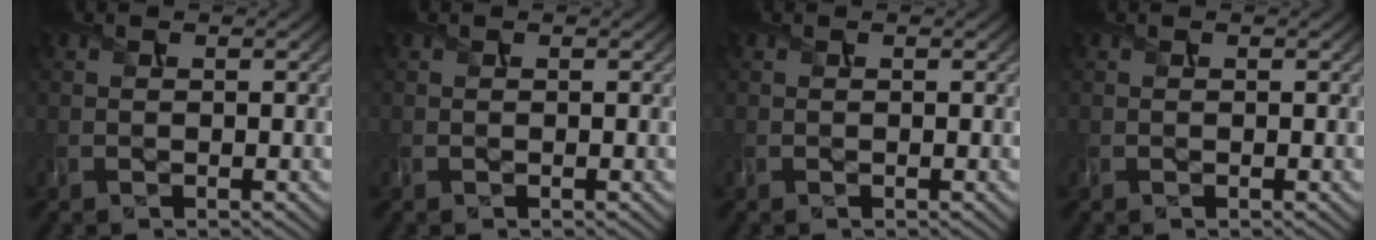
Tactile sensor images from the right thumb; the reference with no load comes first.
{"total": 0.0}
{"total": 0.0}
{"total": 0.0}